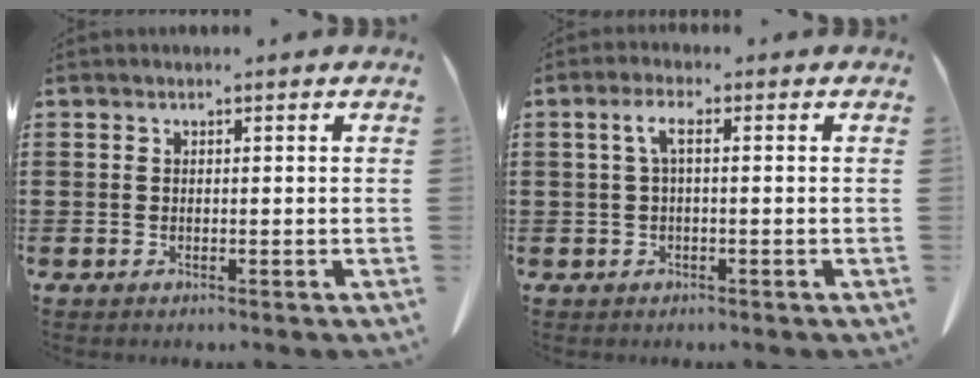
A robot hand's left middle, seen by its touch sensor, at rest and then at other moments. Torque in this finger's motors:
{"motor_torque": [-0.05, 0.07, -0.03, -0.03]}